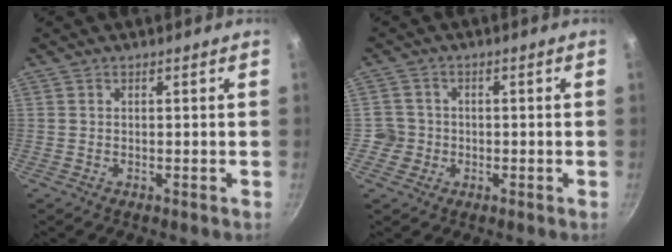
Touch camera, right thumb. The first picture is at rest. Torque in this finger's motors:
{"motor_torque": [0.32, 0.26, 0.18, 0.17, 0.02]}